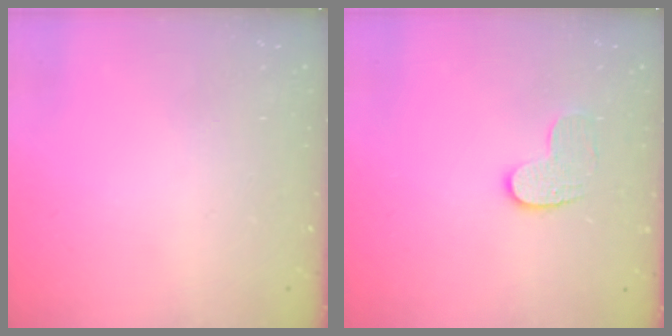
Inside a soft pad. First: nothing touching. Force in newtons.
{"total": 6.2, "press": 6.2, "slide": 0.3}